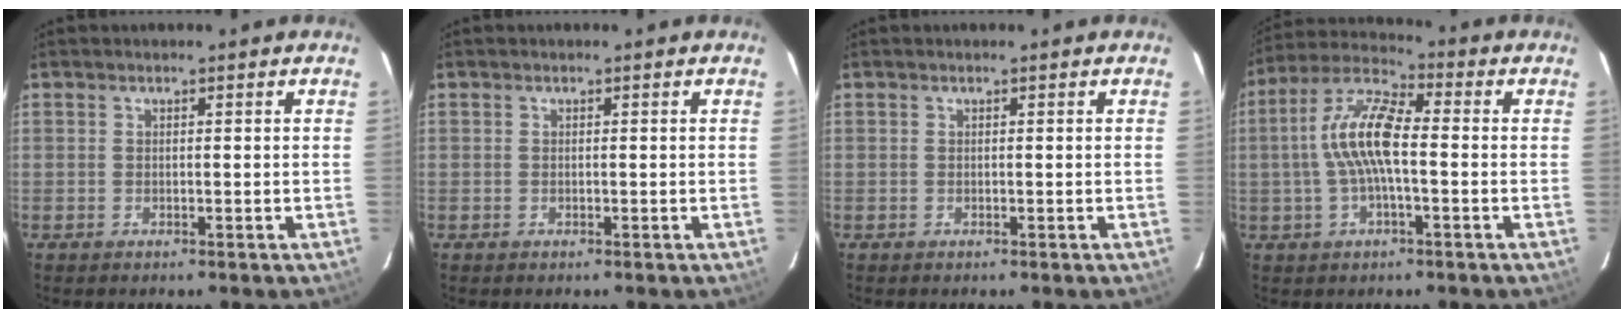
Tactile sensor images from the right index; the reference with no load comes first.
{"total": 0.0}
{"total": 0.0}
{"total": 11.2, "force": [-0.5, 3.5, 10.6], "torque": [-0.215, 0.017, -0.015]}